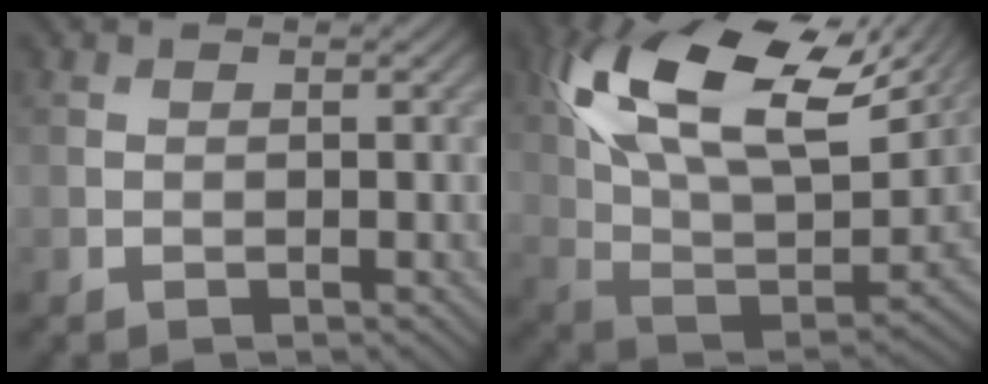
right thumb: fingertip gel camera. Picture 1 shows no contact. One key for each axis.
{"total": 20.2, "fx": 10.1, "fy": 9.5, "fz": 14.7, "tx": -0.292, "ty": 0.028, "tz": 0.157}